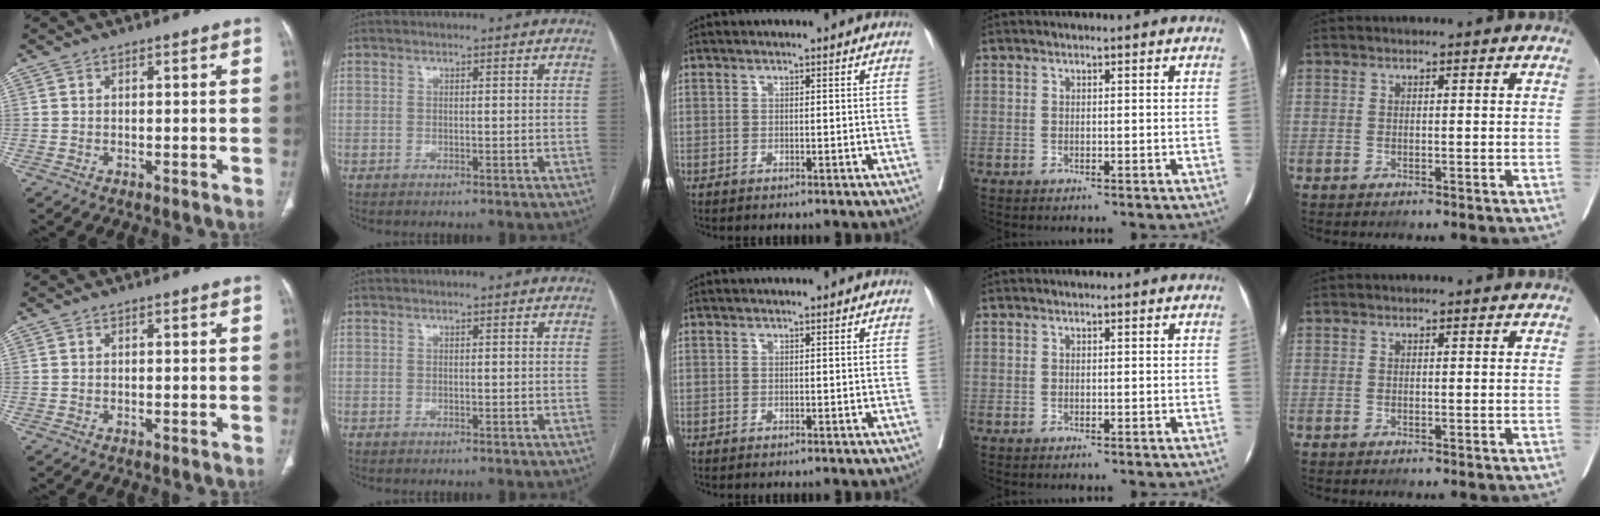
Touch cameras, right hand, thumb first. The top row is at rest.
{}